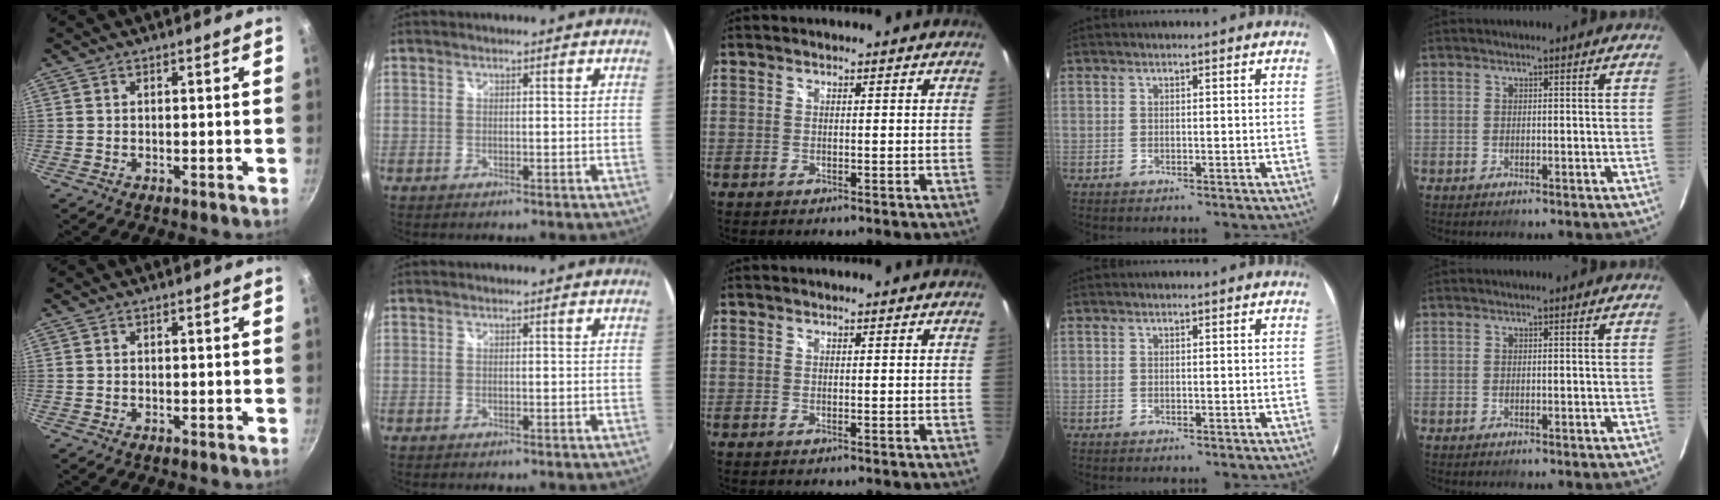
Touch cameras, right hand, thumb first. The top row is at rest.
{}